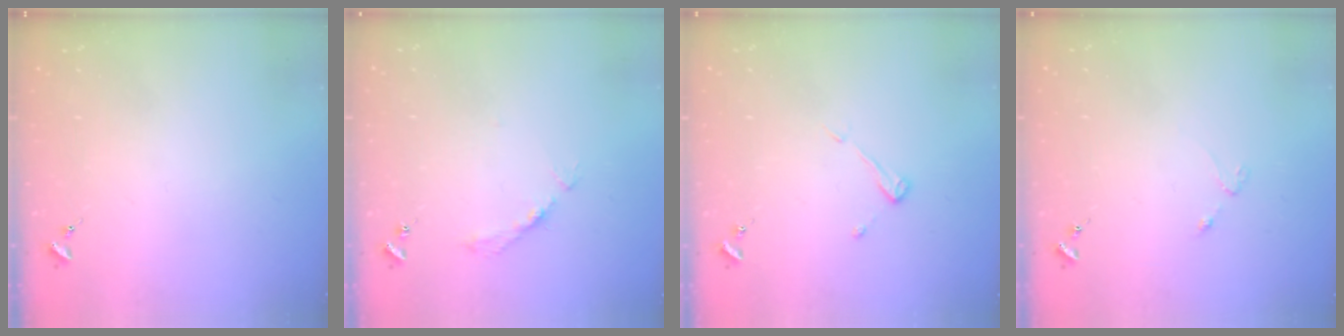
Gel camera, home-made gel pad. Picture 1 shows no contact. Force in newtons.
{"total": 5.0, "press": 5.0, "slide": 0.7}
{"total": 3.9, "press": 3.9, "slide": 0.3}
{"total": 2.3, "press": 2.3, "slide": 0.3}